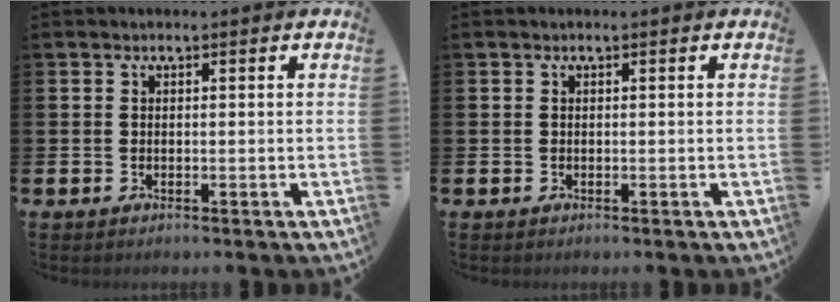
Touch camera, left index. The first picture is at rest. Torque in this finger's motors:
{"motor_torque": [0.00, 0.00, 0.00, 0.00]}